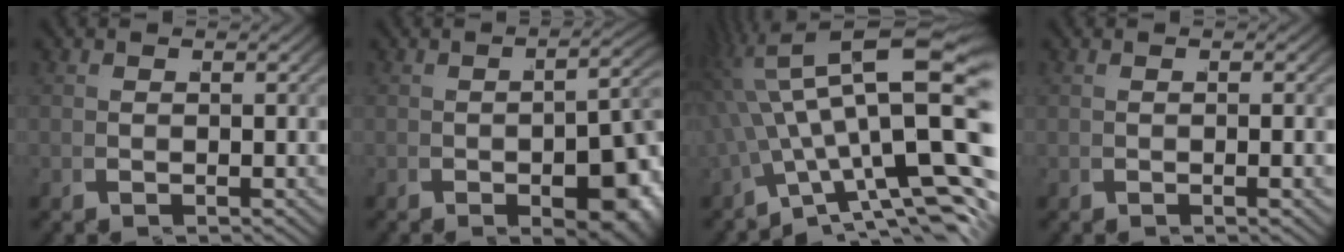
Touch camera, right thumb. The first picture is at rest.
{"total": 7.3, "force": [-1.6, 3.4, 6.2], "torque": [-0.077, -0.007, -0.016]}
{"total": 14.0, "force": [2.1, 7.3, 11.8], "torque": [-0.195, -0.026, 0.053]}
{"total": 0.9, "force": [-0.2, -0.1, 0.9], "torque": [-0.017, 0.008, -0.003]}